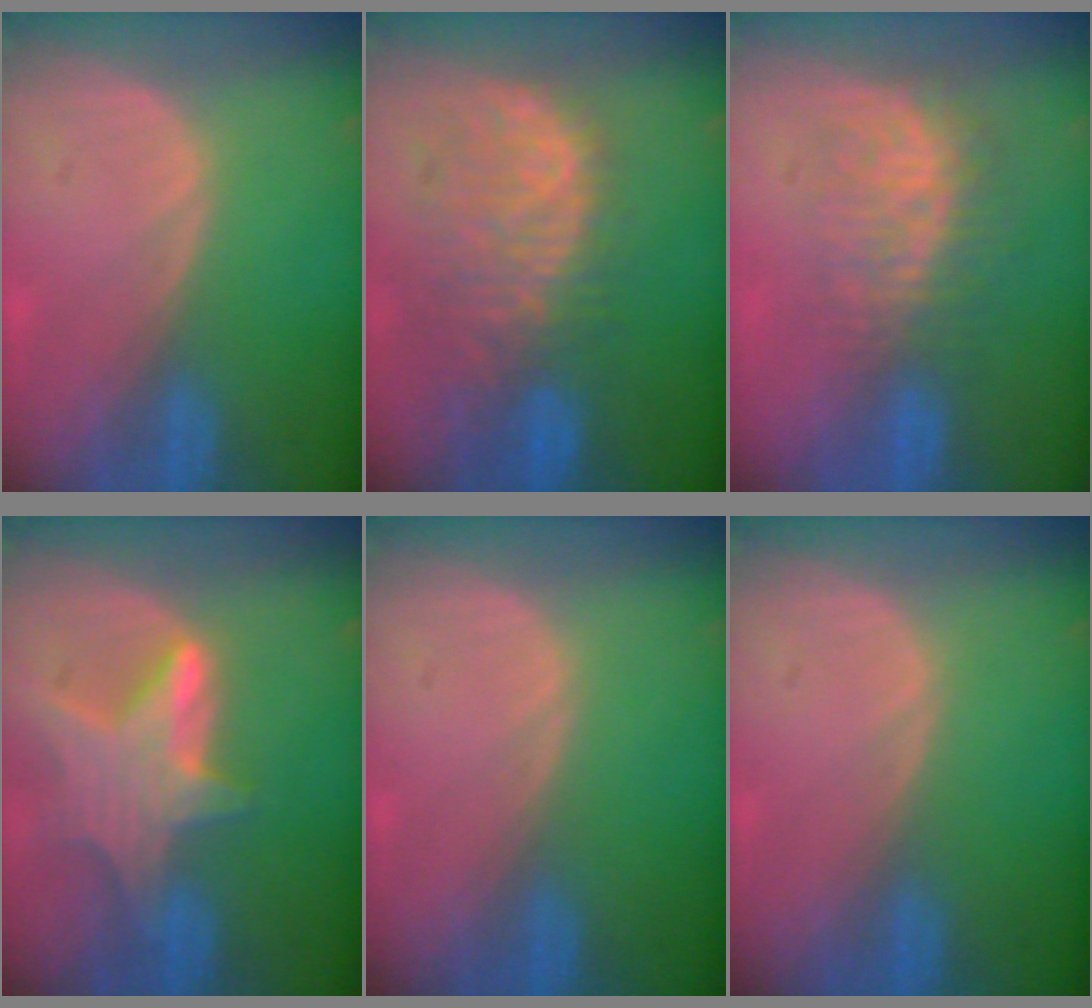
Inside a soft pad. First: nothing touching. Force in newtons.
{"total": 10.6, "press": 9.4, "slide": 4.9}
{"total": 8.7, "press": 7.3, "slide": 4.6}
{"total": 7.4, "press": 6.9, "slide": 2.6}
{"total": 0.0}
{"total": 0.0}